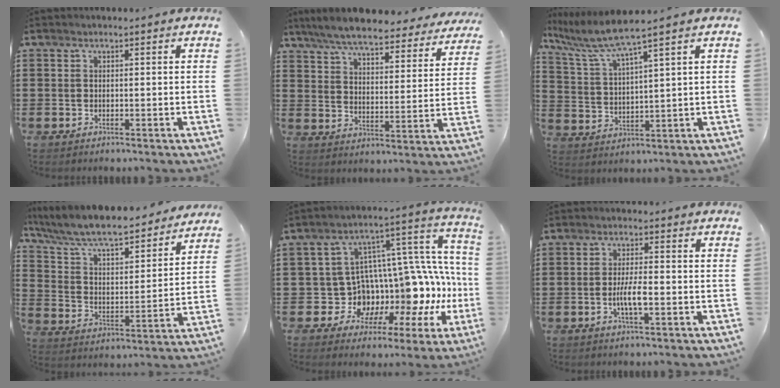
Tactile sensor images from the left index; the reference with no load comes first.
{"total": 7.4, "force": [6.8, 0.5, 2.9], "torque": [-0.086, -0.040, 0.118]}
{"total": 6.3, "force": [5.0, -0.3, 3.9], "torque": [-0.097, -0.026, 0.082]}
{"total": 7.6, "force": [6.9, 0.7, 3.1], "torque": [-0.091, -0.050, 0.113]}
{"total": 7.8, "force": [-0.6, 6.2, 4.8], "torque": [-0.094, -0.067, -0.010]}
{"total": 4.3, "force": [-1.2, 0.9, 4.0], "torque": [-0.083, -0.003, -0.026]}